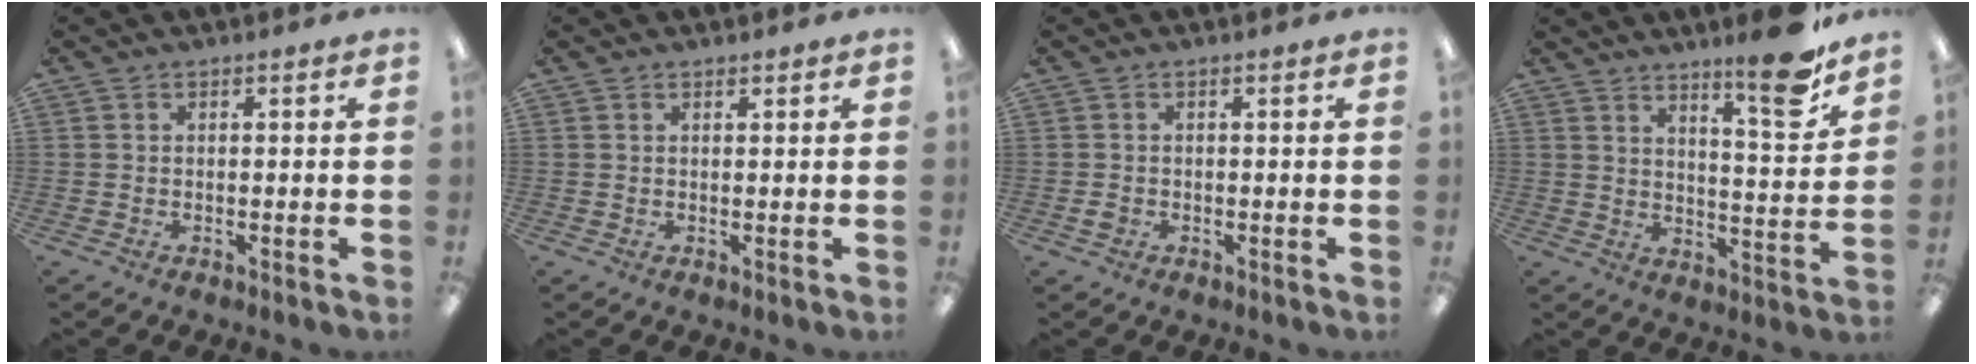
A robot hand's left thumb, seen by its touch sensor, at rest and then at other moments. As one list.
[{"total": 0.8, "force": [0.7, 0.3, 0.1], "torque": [0.005, -0.003, 0.011]}, {"total": 1.1, "force": [-0.3, 0.9, 0.5], "torque": [-0.008, 0.001, -0.006]}, {"total": 12.8, "force": [9.8, 2.2, 8.0], "torque": [-0.103, -0.073, 0.155]}]